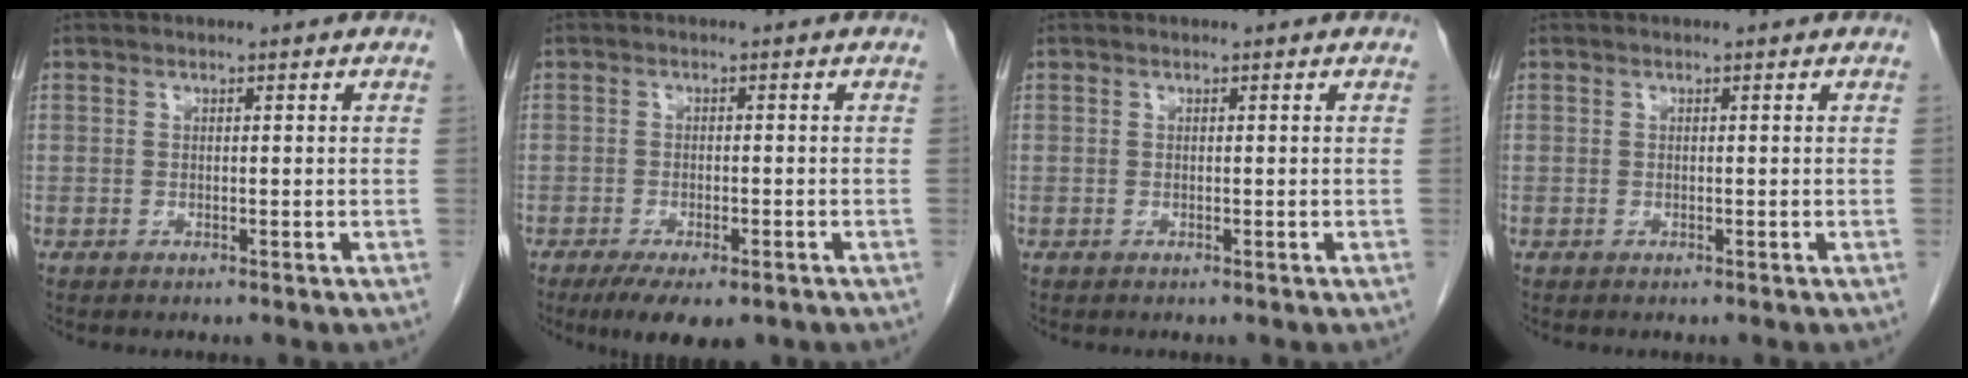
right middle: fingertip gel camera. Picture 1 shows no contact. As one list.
[{"total": 7.6, "force": [-5.2, 2.5, 5.0], "torque": [-0.073, -0.015, -0.076]}, {"total": 0.0}, {"total": 0.0}]